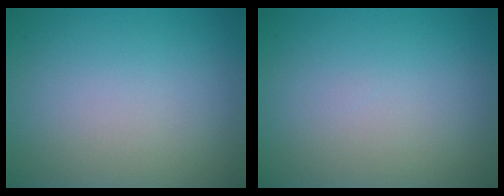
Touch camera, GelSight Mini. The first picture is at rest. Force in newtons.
{"total": 0.0}